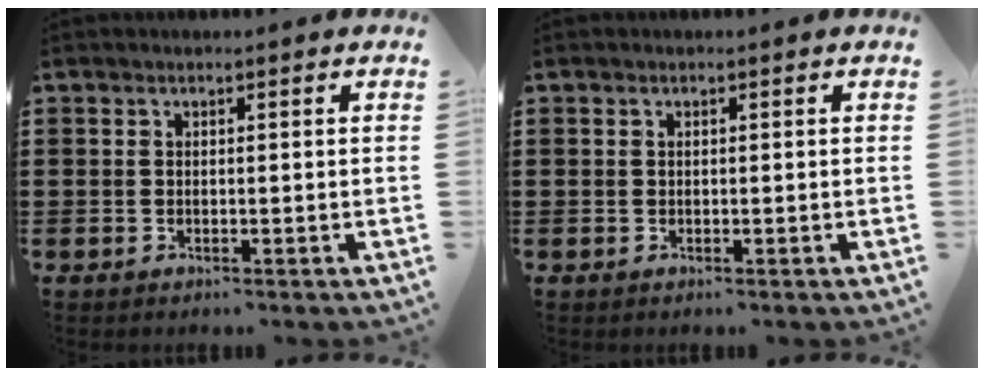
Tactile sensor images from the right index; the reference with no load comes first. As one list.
[{"total": 0.0}]